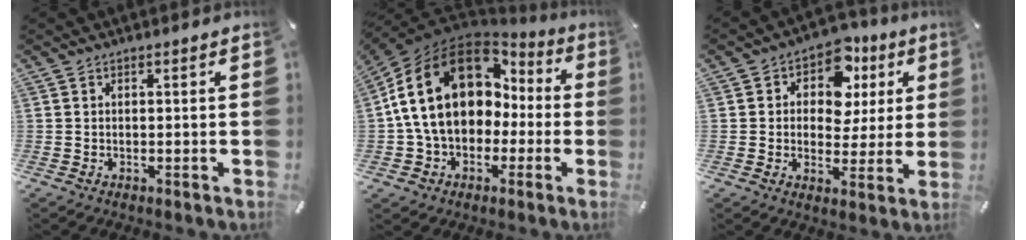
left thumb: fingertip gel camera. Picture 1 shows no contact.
{"total": 20.1, "force": [2.8, 15.5, 12.6], "torque": [-0.252, 0.008, 0.052]}
{"total": 10.9, "force": [4.4, 8.2, 5.8], "torque": [-0.077, -0.023, 0.076]}